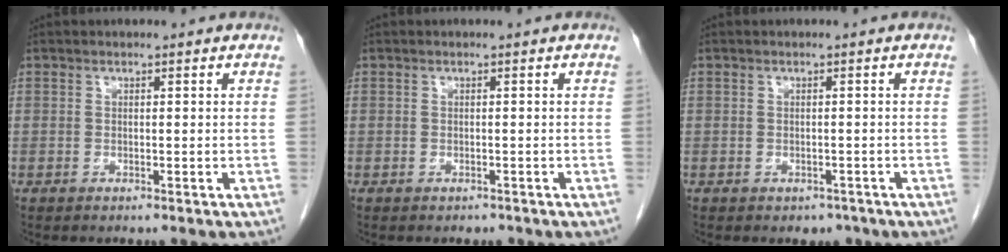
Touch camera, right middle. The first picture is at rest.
{"total": 0.9, "force": [-0.7, 0.5, 0.0], "torque": [-0.004, 0.001, -0.009]}
{"total": 1.5, "force": [-1.1, 1.1, 0.3], "torque": [-0.001, 0.003, -0.010]}